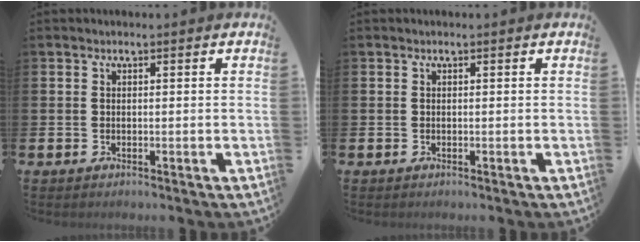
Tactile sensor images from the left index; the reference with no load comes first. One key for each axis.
{"total": 0.0}